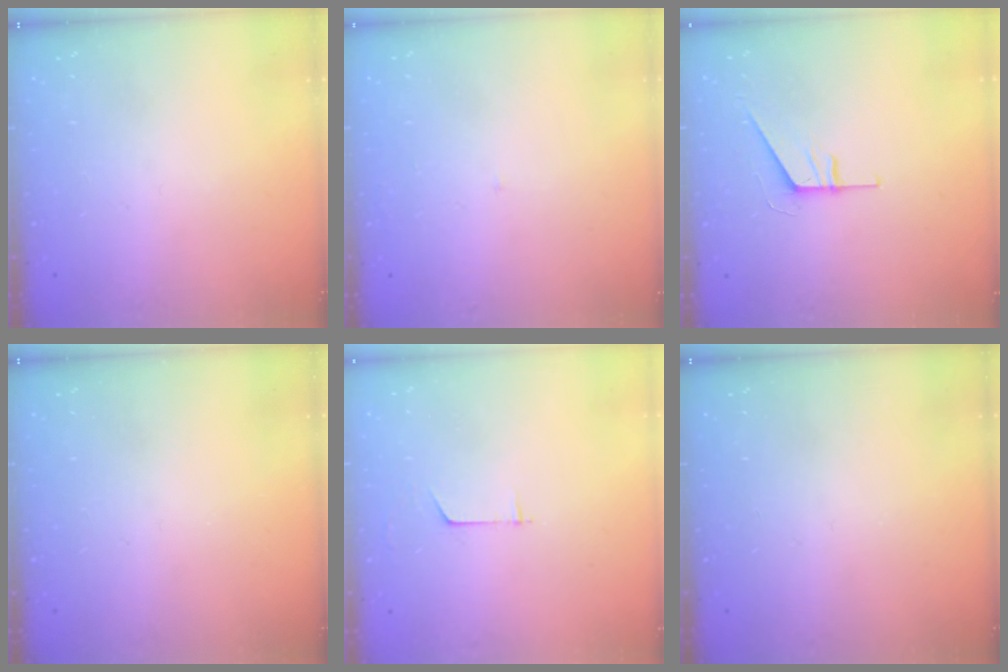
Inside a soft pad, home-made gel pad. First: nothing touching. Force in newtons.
{"total": 2.0, "press": 2.0, "slide": 0.1}
{"total": 5.9, "press": 5.9, "slide": 0.6}
{"total": 0.0}
{"total": 3.2, "press": 3.2, "slide": 0.3}
{"total": 0.0}